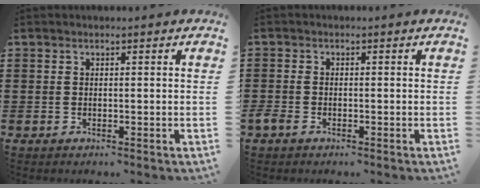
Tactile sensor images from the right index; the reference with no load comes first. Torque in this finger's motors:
{"motor_torque": [-0.24, 0.26, -0.06, -0.05]}